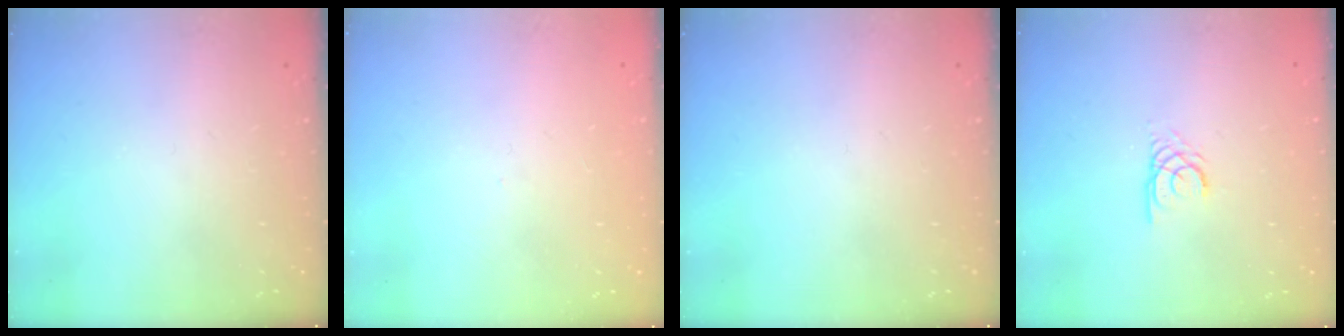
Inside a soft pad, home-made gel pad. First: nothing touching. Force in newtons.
{"total": 0.0}
{"total": 0.0}
{"total": 2.2, "press": 2.2, "slide": 0.3}